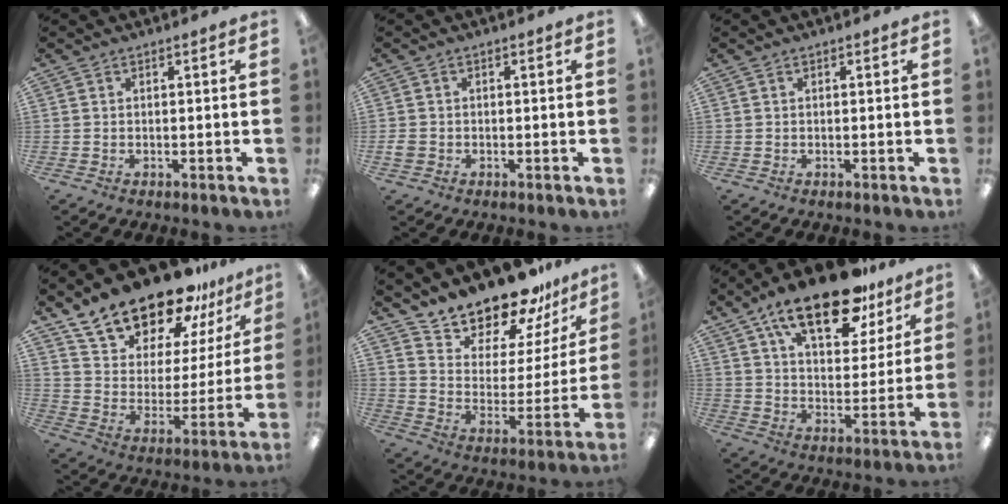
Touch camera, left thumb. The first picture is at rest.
{"total": 1.9, "force": [-0.5, 1.6, 0.8], "torque": [-0.013, 0.003, -0.010]}
{"total": 0.0}
{"total": 20.4, "force": [17.7, 7.6, 6.7], "torque": [-0.131, -0.132, 0.316]}
{"total": 17.4, "force": [16.4, 5.1, 3.2], "torque": [-0.067, -0.144, 0.291]}
{"total": 20.7, "force": [14.2, 8.5, 12.5], "torque": [-0.195, -0.075, 0.240]}